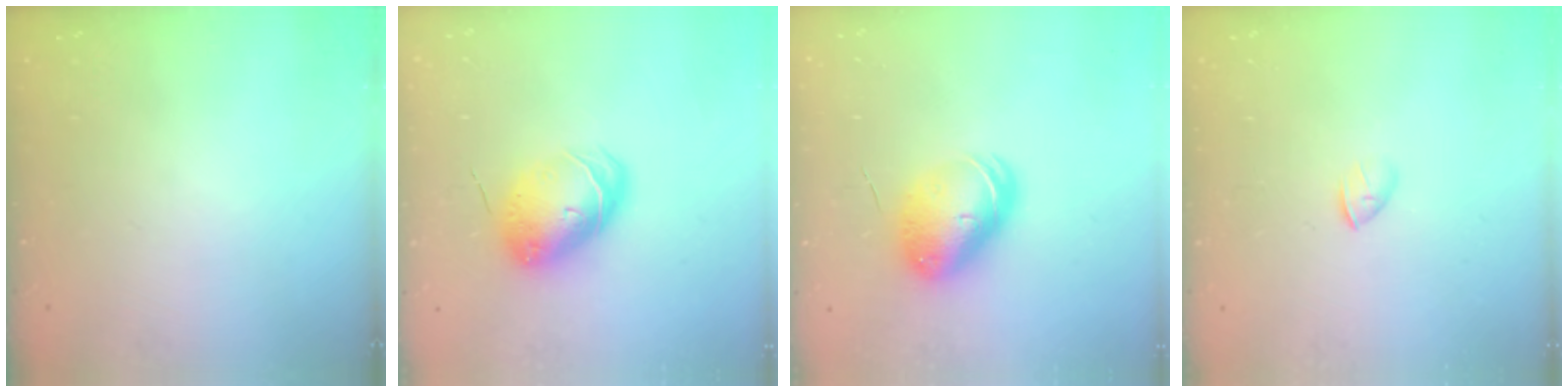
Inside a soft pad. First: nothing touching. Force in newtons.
{"total": 10.4, "press": 10.3, "slide": 0.8}
{"total": 9.3, "press": 9.1, "slide": 2.0}
{"total": 1.7, "press": 1.6, "slide": 0.6}